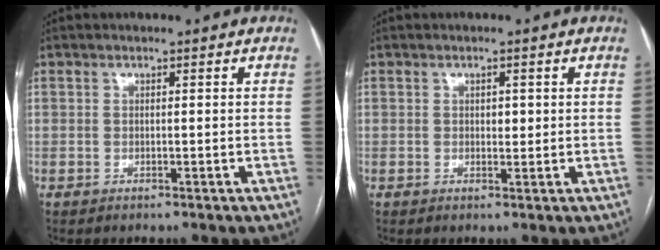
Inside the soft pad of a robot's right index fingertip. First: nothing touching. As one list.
[{"total": 1.6, "force": [0.3, 0.9, 1.2], "torque": [-0.017, -0.001, 0.004]}]